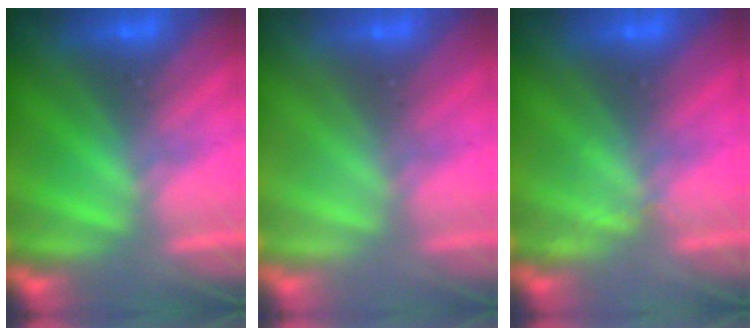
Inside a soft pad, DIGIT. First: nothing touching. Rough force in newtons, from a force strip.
{"total": 3.0}
{"total": 2.1}